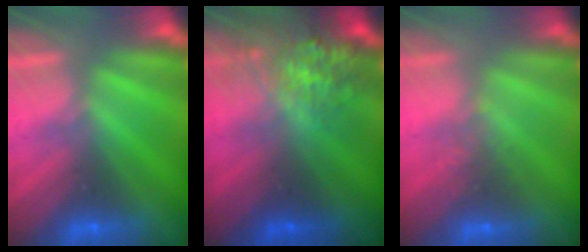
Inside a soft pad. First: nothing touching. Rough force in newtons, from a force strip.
{"total": 6.7}
{"total": 2.7}